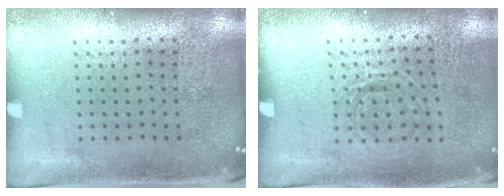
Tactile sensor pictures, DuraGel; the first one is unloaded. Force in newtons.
{"total": 0.8, "press": 0.7, "slide": 0.3}